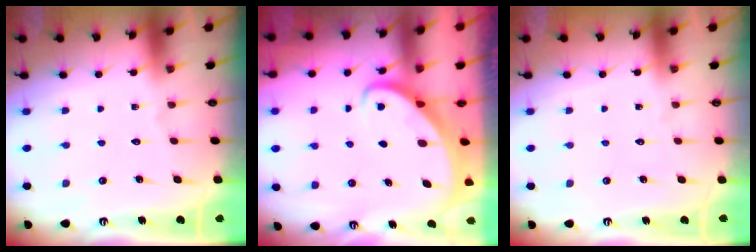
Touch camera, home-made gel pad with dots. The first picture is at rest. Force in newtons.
{"total": 2.6, "press": 2.6, "slide": 0.3}
{"total": 0.0}